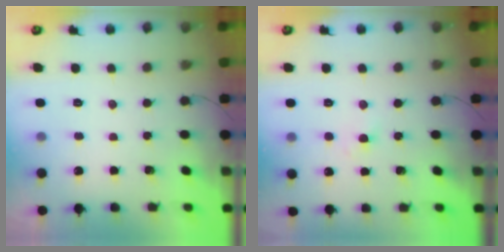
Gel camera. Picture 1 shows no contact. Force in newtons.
{"total": 1.8, "press": 1.6, "slide": 0.7}